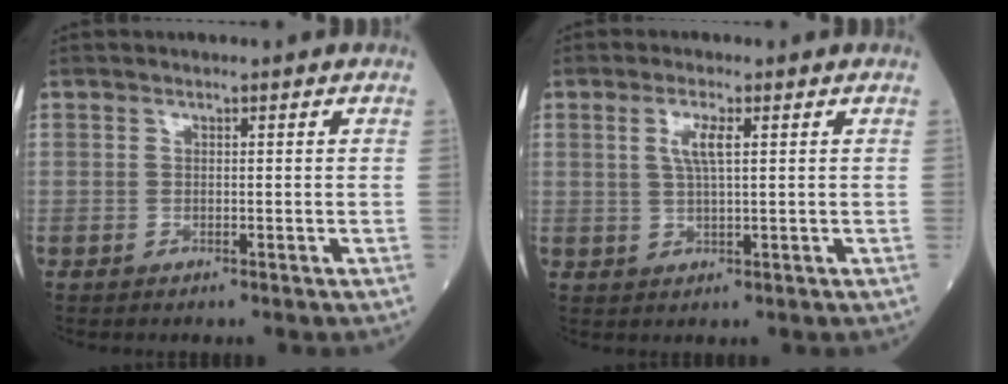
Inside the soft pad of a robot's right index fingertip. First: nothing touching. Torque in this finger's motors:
{"motor_torque": [0.78, 0.17, 0.38, 0.10]}